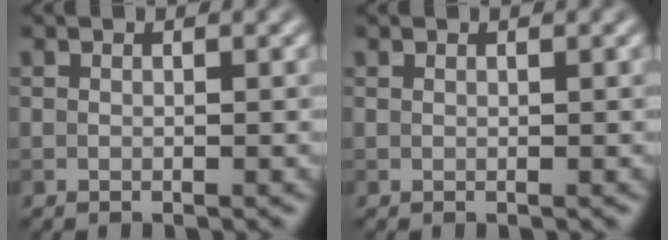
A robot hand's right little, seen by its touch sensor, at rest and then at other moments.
{"total": 0.0}